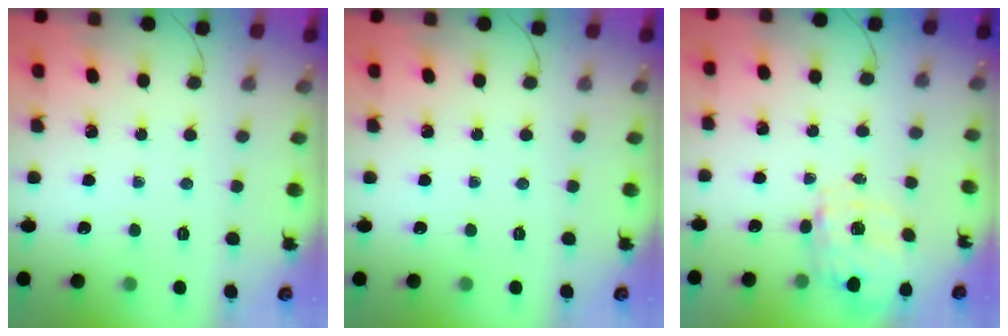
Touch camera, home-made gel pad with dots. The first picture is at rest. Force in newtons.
{"total": 0.0}
{"total": 3.6, "press": 3.6, "slide": 0.7}